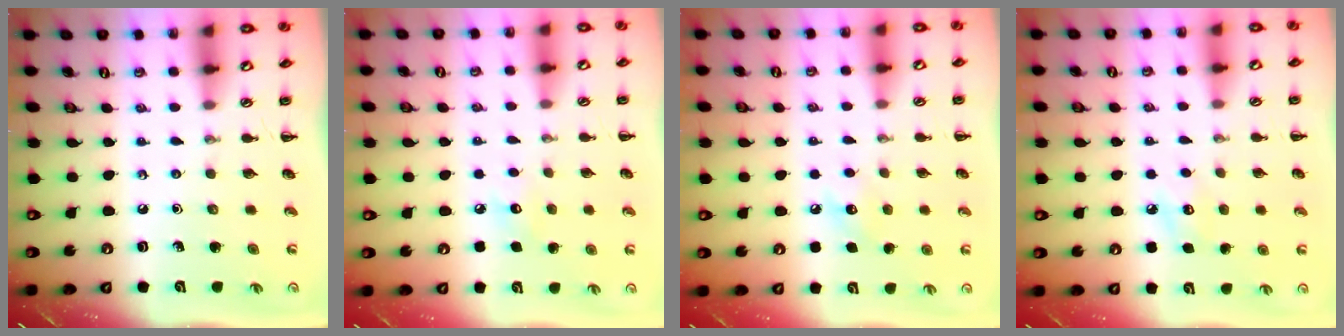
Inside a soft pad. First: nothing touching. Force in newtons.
{"total": 5.6, "press": 5.4, "slide": 1.4}
{"total": 6.9, "press": 6.7, "slide": 1.7}
{"total": 7.6, "press": 7.3, "slide": 2.2}